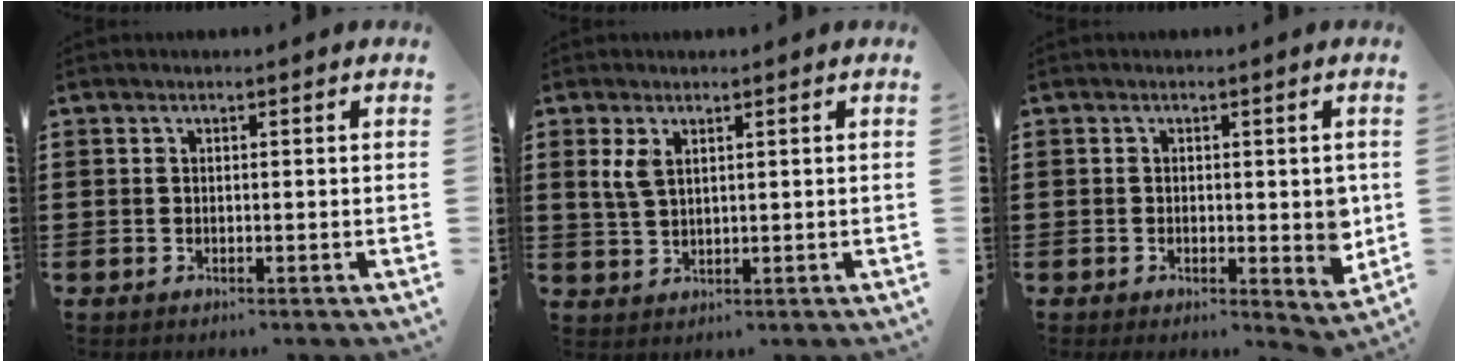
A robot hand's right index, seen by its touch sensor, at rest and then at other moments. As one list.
[{"total": 3.3, "force": [1.6, 1.5, 2.4], "torque": [-0.059, 0.003, 0.026]}, {"total": 2.7, "force": [0.0, 1.6, 2.2], "torque": [-0.030, -0.004, -0.002]}]